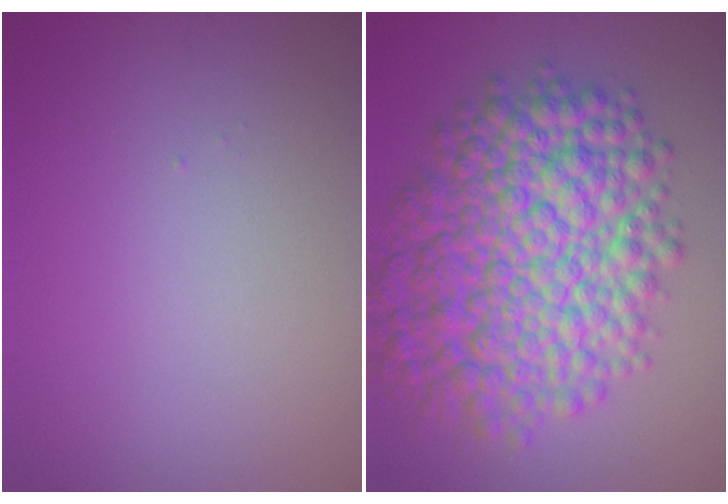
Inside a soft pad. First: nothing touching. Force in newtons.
{"total": 11.6, "press": 11.6, "slide": 0.2}